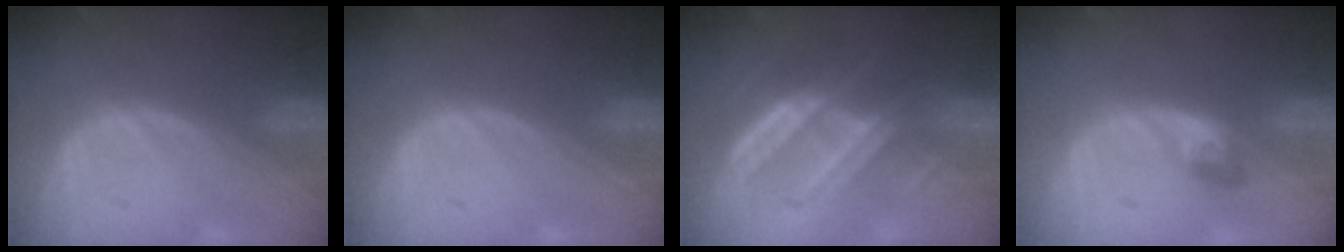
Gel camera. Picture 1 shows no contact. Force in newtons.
{"total": 0.0}
{"total": 7.7, "press": 6.9, "slide": 3.5}
{"total": 3.0, "press": 2.6, "slide": 1.4}